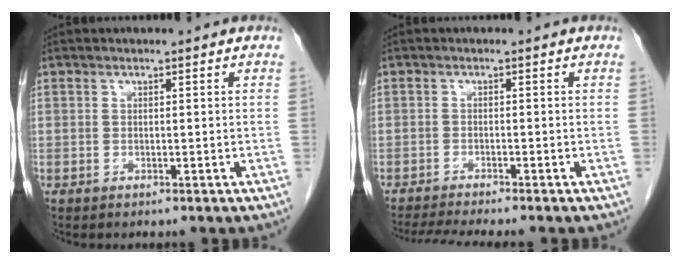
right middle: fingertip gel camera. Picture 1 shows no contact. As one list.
[{"total": 5.7, "force": [-5.1, -0.9, 2.6], "torque": [-0.041, -0.017, -0.083]}]